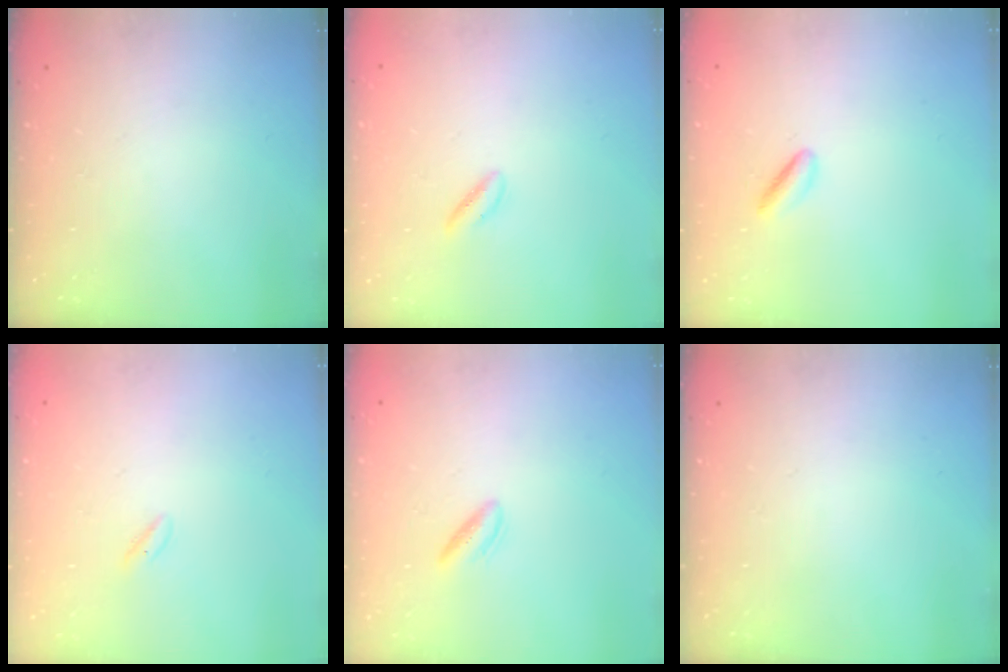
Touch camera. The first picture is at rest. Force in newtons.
{"total": 1.5, "press": 1.1, "slide": 1.0}
{"total": 2.8, "press": 2.7, "slide": 0.8}
{"total": 1.2, "press": 0.9, "slide": 0.8}
{"total": 3.2, "press": 2.9, "slide": 1.3}
{"total": 0.0}